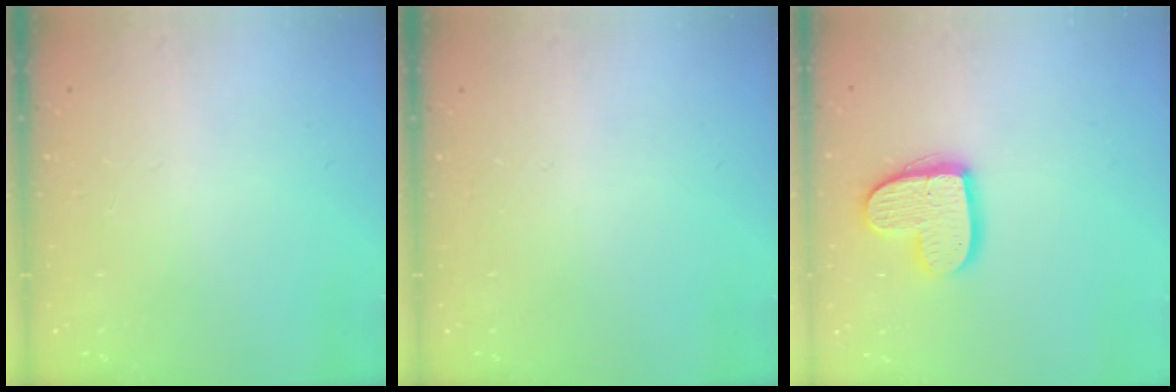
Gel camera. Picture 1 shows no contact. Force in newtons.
{"total": 0.0}
{"total": 13.2, "press": 13.1, "slide": 0.7}